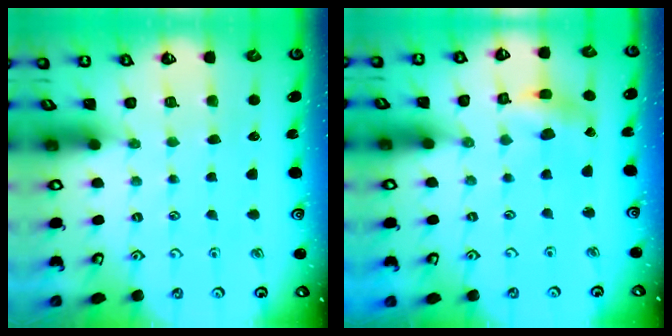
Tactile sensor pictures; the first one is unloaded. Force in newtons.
{"total": 5.3, "press": 5.3, "slide": 0.5}